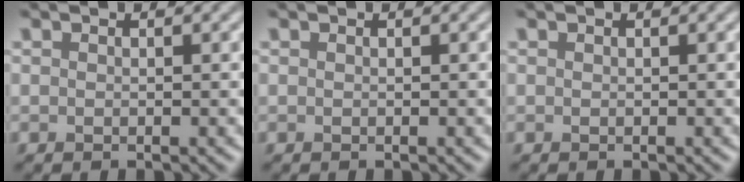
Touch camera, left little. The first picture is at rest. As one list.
[{"total": 0.0}, {"total": 0.0}]